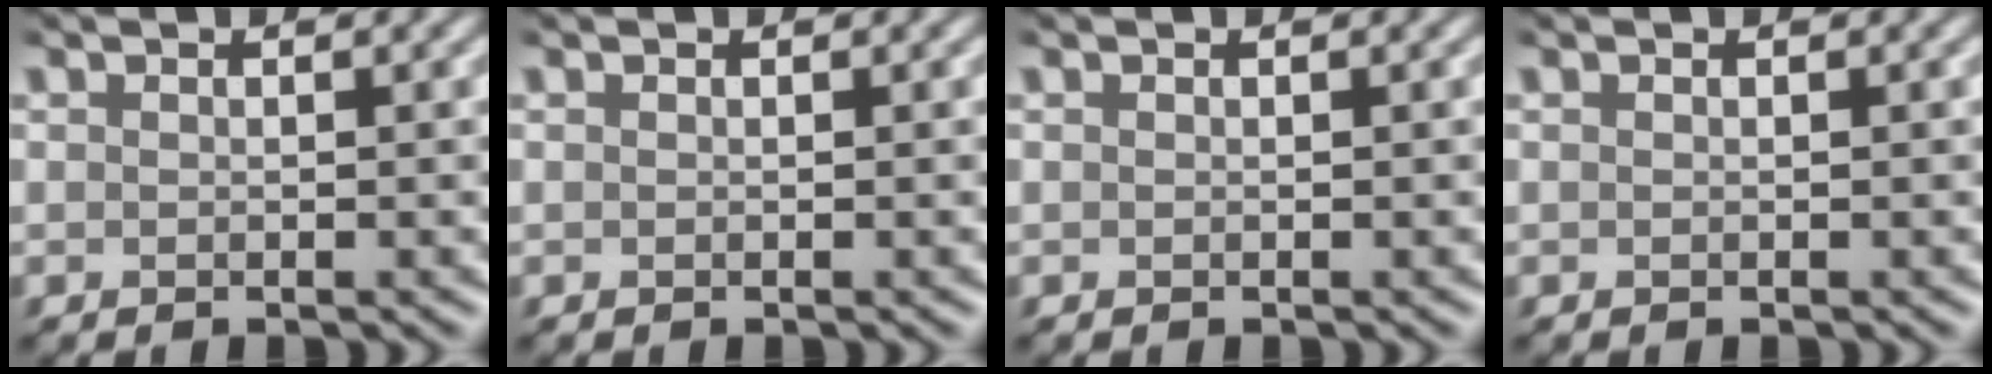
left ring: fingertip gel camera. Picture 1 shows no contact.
{"total": 0.0}
{"total": 0.0}
{"total": 0.0}